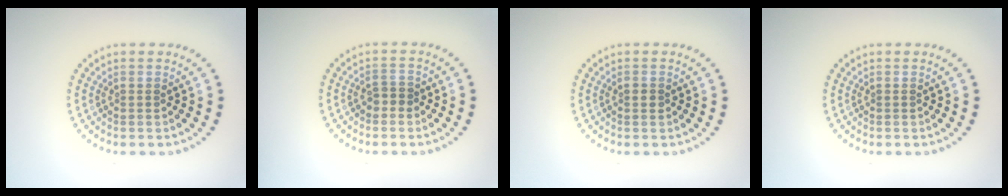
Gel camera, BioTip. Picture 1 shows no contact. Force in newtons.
{"total": 1.2, "press": 1.0, "slide": 0.5}
{"total": 0.9, "press": 0.9, "slide": 0.1}
{"total": 0.0}